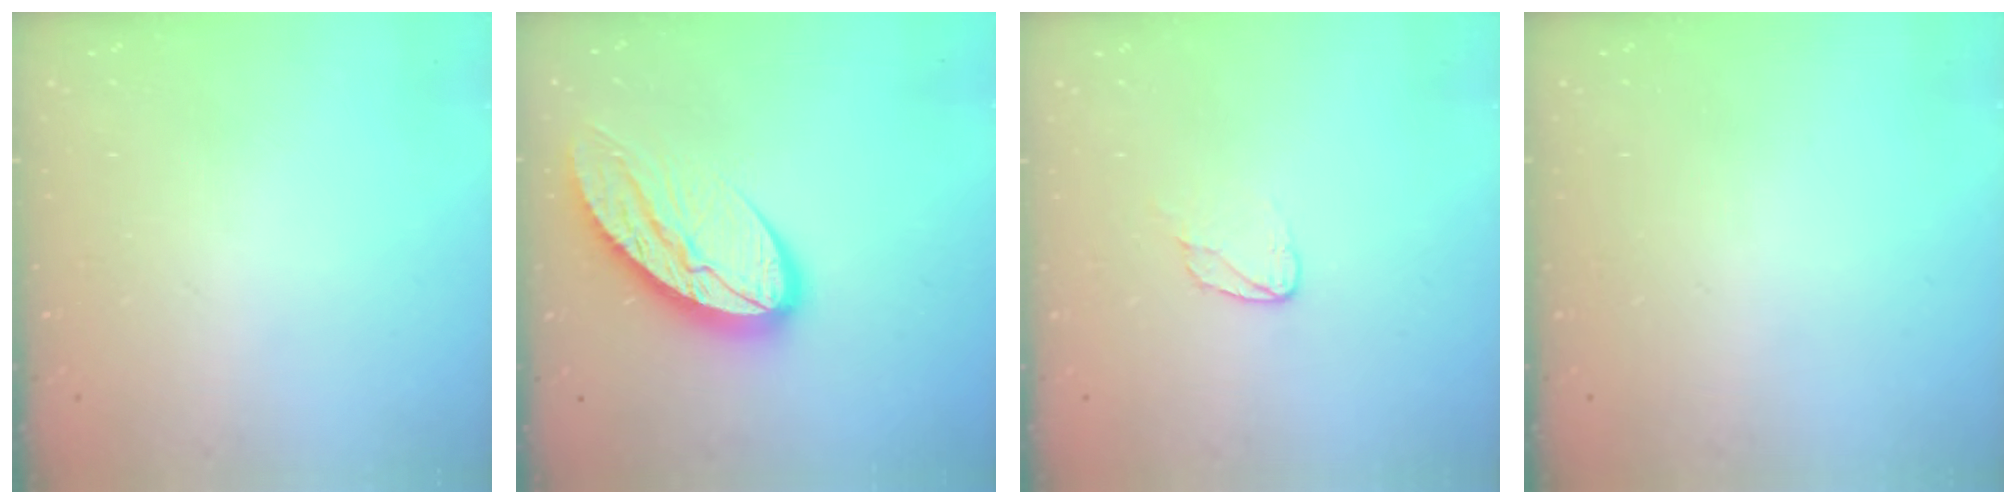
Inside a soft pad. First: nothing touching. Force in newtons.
{"total": 13.2, "press": 13.2, "slide": 1.1}
{"total": 4.2, "press": 4.2, "slide": 0.4}
{"total": 0.0}